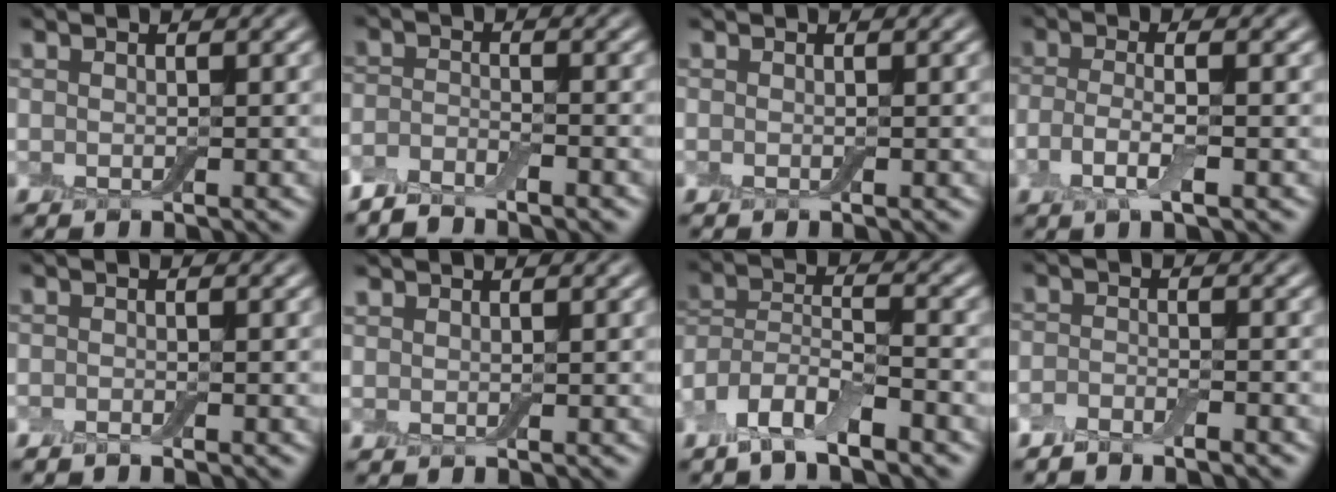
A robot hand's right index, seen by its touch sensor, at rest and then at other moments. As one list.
[{"total": 2.8, "force": [-2.5, 0.5, 1.0], "torque": [-0.022, -0.002, -0.056]}, {"total": 0.0}, {"total": 3.0, "force": [-0.8, 0.8, 2.8], "torque": [-0.062, -0.001, -0.021]}, {"total": 0.7, "force": [-0.7, -0.1, 0.1], "torque": [-0.002, -0.003, -0.013]}, {"total": 0.7, "force": [0.7, 0.0, -0.1], "torque": [0.003, 0.006, 0.011]}, {"total": 6.2, "force": [-4.7, 1.7, 3.6], "torque": [-0.069, 0.002, -0.094]}, {"total": 2.1, "force": [-1.9, 0.3, 0.9], "torque": [-0.017, -0.001, -0.039]}]